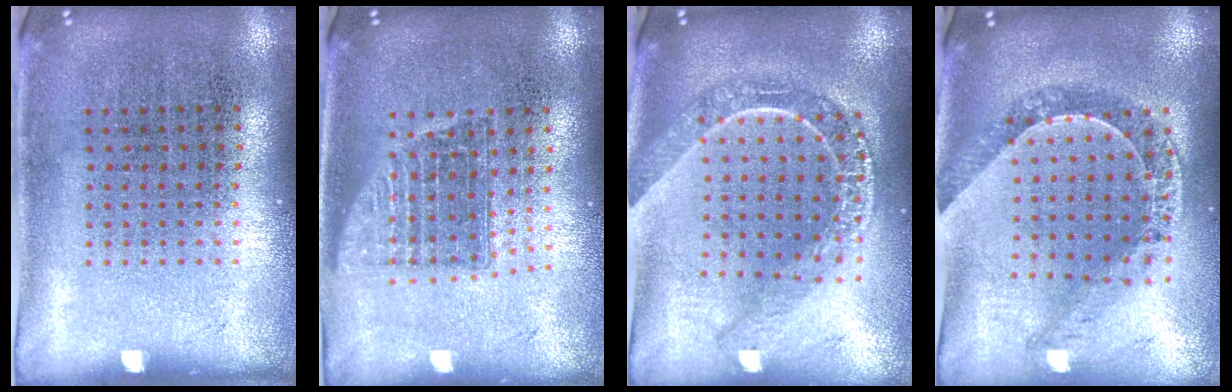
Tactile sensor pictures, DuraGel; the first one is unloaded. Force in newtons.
{"total": 1.4, "press": 1.1, "slide": 0.9}
{"total": 2.2, "press": 1.9, "slide": 1.1}
{"total": 1.1, "press": 1.1, "slide": 0.3}